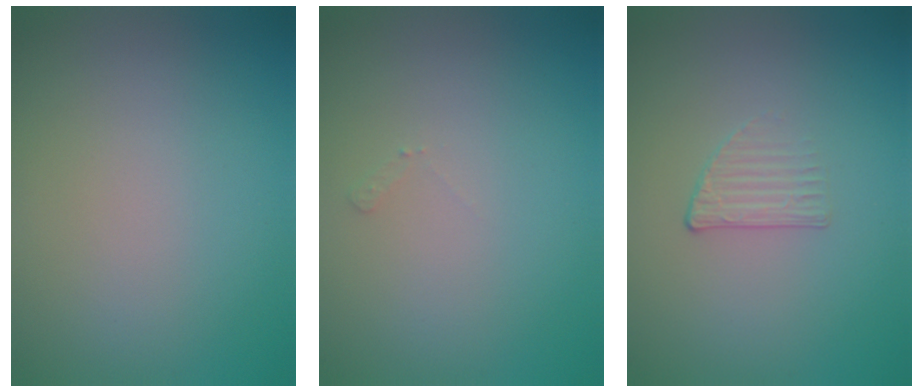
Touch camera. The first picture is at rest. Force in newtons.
{"total": 0.5, "press": 0.5, "slide": 0.2}
{"total": 1.2, "press": 0.6, "slide": 1.0}